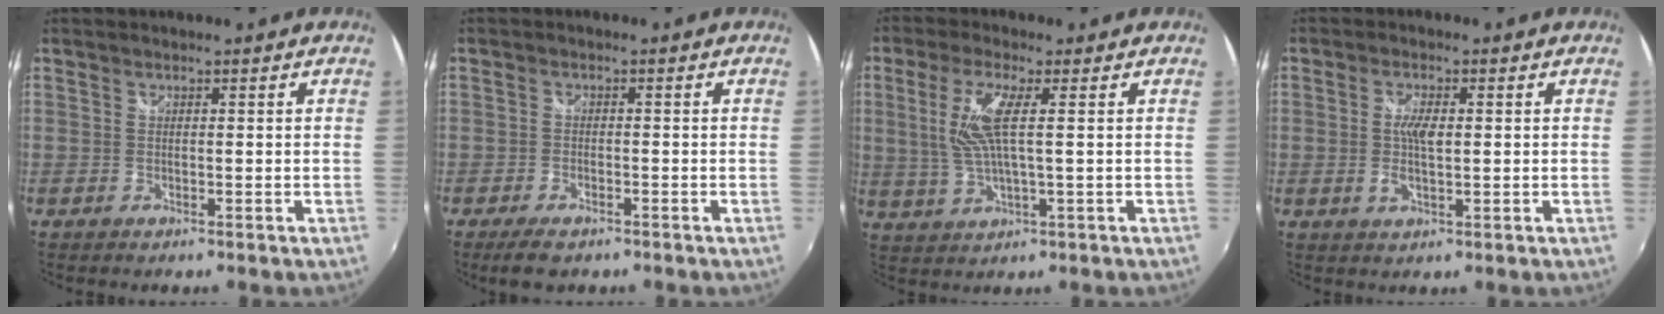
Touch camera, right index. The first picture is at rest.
{"total": 4.5, "force": [-3.3, 1.8, 2.5], "torque": [-0.064, -0.014, -0.056]}
{"total": 7.9, "force": [1.2, 1.4, 7.7], "torque": [-0.163, 0.002, 0.031]}
{"total": 4.0, "force": [0.1, 1.6, 3.7], "torque": [-0.068, -0.003, 0.000]}